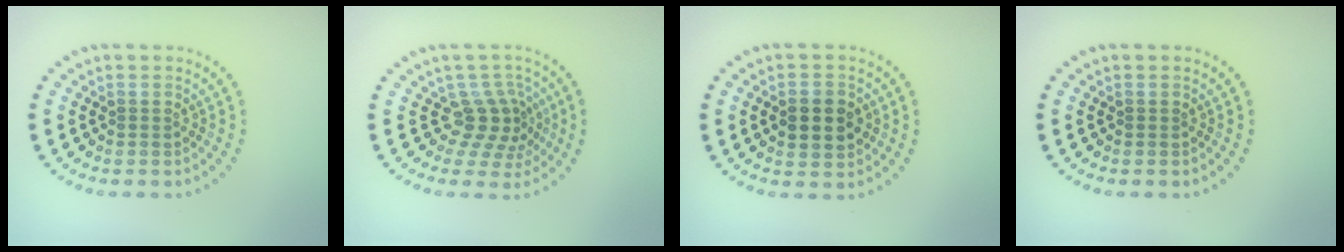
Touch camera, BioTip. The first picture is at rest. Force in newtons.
{"total": 3.4, "press": 2.4, "slide": 2.4}
{"total": 3.1, "press": 3.1, "slide": 0.3}
{"total": 0.0}